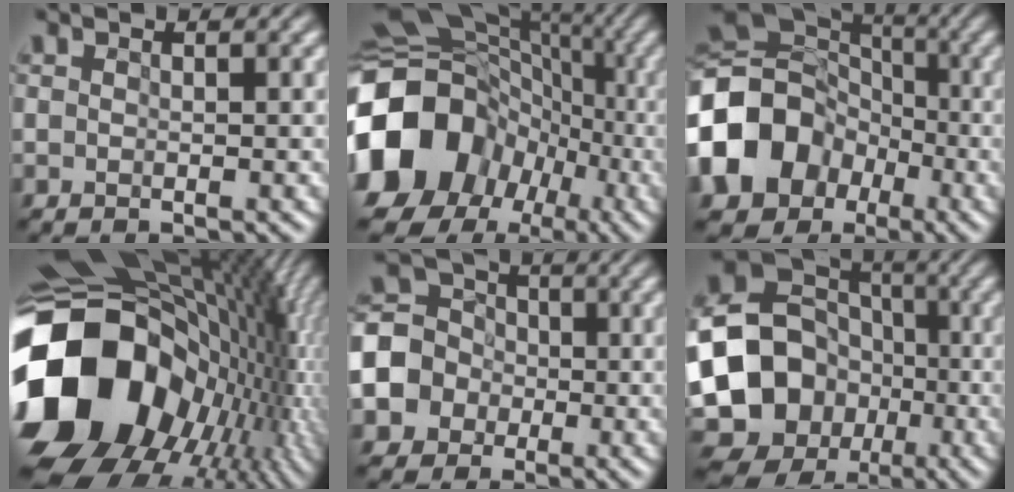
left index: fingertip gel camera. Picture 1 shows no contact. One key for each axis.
{"total": 15.7, "fx": -3.5, "fy": 13.3, "fz": 7.7, "tx": -0.183, "ty": -0.001, "tz": -0.068}
{"total": 16.1, "fx": -4.8, "fy": 13.2, "fz": 7.7, "tx": -0.182, "ty": -0.007, "tz": -0.110}
{"total": 18.9, "fx": -2.8, "fy": 13.7, "fz": 12.7, "tx": -0.285, "ty": -0.010, "tz": -0.026}
{"total": 6.7, "fx": -1.8, "fy": 5.9, "fz": 2.7, "tx": -0.075, "ty": -0.004, "tz": -0.043}
{"total": 16.9, "fx": -3.9, "fy": 14.6, "fz": 7.6, "tx": -0.168, "ty": -0.008, "tz": -0.079}